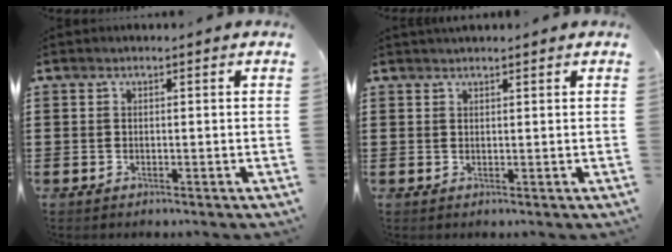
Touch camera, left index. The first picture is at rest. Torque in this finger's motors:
{"motor_torque": [-1.64, 0.50, -0.81, -0.03]}